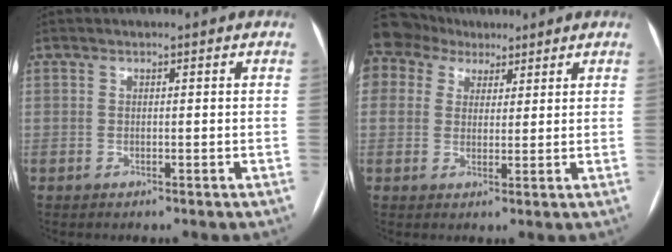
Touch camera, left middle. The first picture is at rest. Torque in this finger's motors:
{"motor_torque": [1.23, -0.91, 1.05, 0.21]}